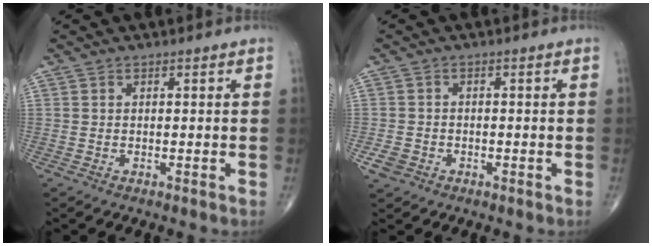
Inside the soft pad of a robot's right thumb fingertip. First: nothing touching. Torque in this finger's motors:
{"motor_torque": [0.68, 0.67, -0.21, -0.10, -0.01]}